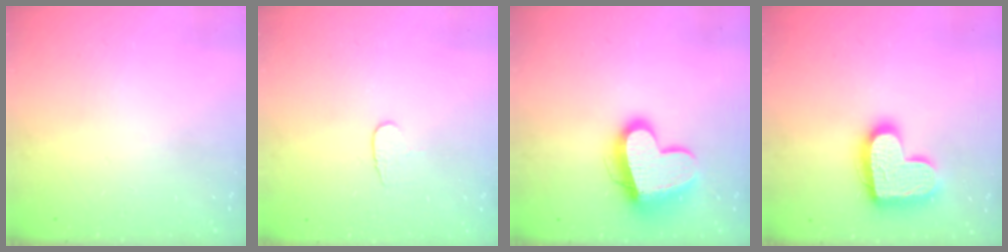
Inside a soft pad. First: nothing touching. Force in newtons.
{"total": 4.3, "press": 4.2, "slide": 0.4}
{"total": 15.0, "press": 14.9, "slide": 1.6}
{"total": 17.3, "press": 17.3, "slide": 1.1}